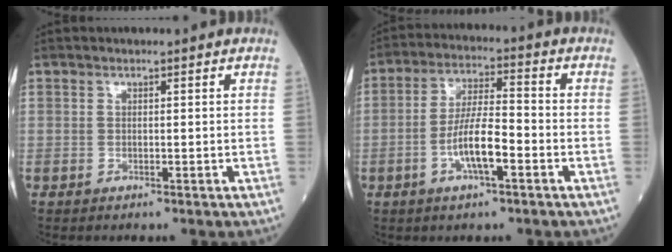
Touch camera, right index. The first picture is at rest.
{"total": 8.3, "force": [-2.9, 1.9, 7.5], "torque": [-0.152, 0.008, -0.055]}